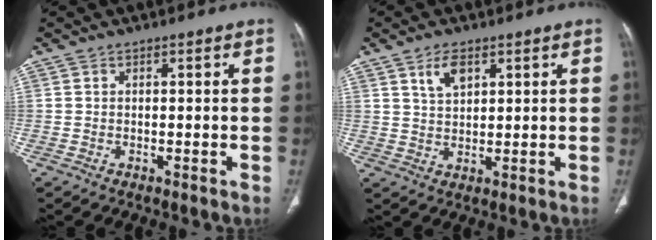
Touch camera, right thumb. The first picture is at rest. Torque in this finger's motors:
{"motor_torque": [-0.93, 0.53, -0.01, 0.14, 0.10]}